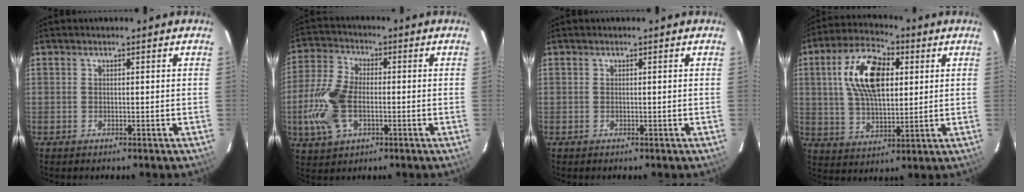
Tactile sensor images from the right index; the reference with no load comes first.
{"total": 12.1, "force": [-2.5, 7.1, 9.4], "torque": [-0.218, 0.006, -0.047]}
{"total": 0.0}
{"total": 15.0, "force": [3.8, 7.6, 12.3], "torque": [-0.229, 0.026, 0.069]}